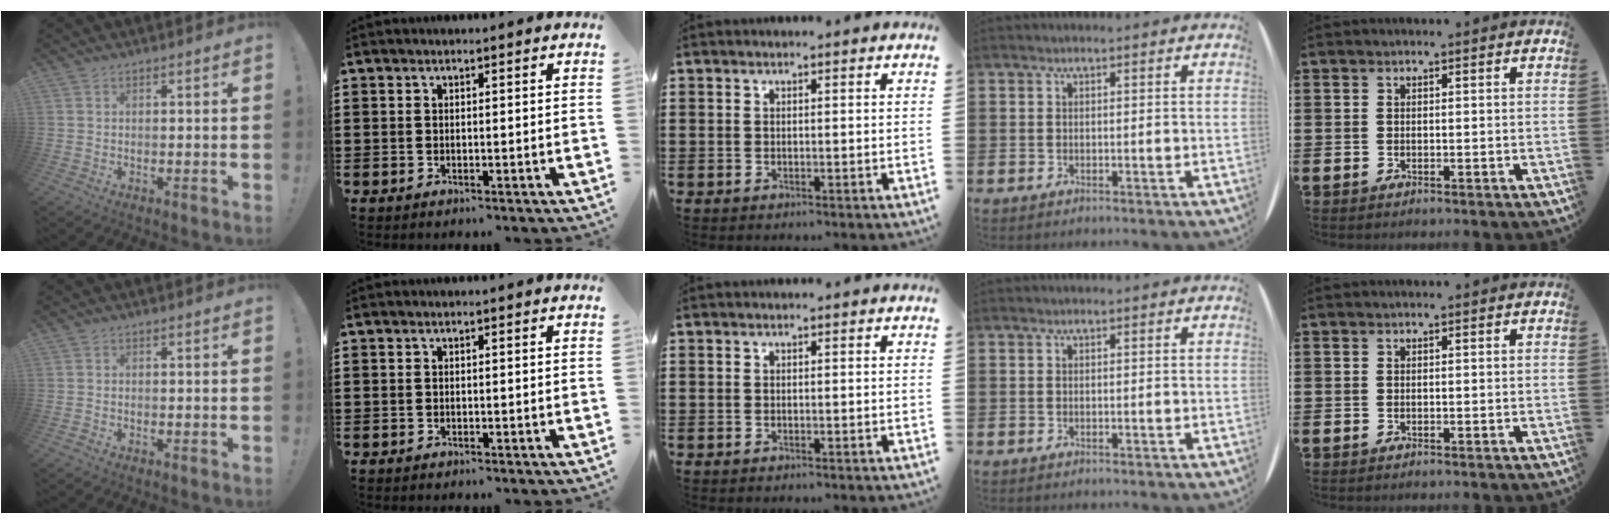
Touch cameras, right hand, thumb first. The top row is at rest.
{"thumb": {"total": 0.7, "force": [-0.6, 0.2, 0.3], "torque": [-0.014, 0.004, -0.009]}}